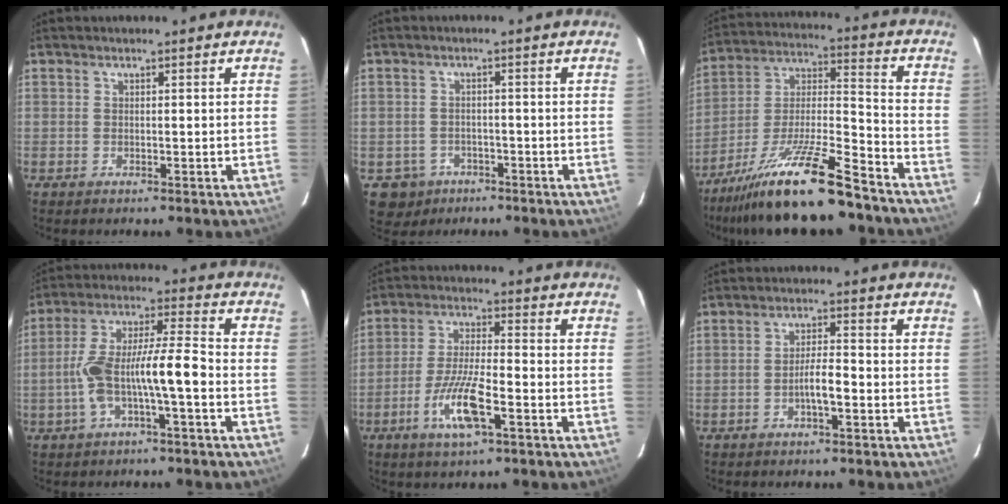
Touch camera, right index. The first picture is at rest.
{"total": 5.0, "force": [-2.5, 4.4, 0.0], "torque": [-0.004, 0.010, -0.033]}
{"total": 18.3, "force": [-13.9, 1.2, 11.8], "torque": [-0.234, -0.026, -0.247]}
{"total": 10.9, "force": [-2.9, 1.4, 10.5], "torque": [-0.206, 0.026, -0.053]}
{"total": 9.3, "force": [-4.1, 1.5, 8.3], "torque": [-0.165, -0.008, -0.074]}
{"total": 3.9, "force": [-1.4, 0.6, 3.5], "torque": [-0.062, 0.007, -0.025]}